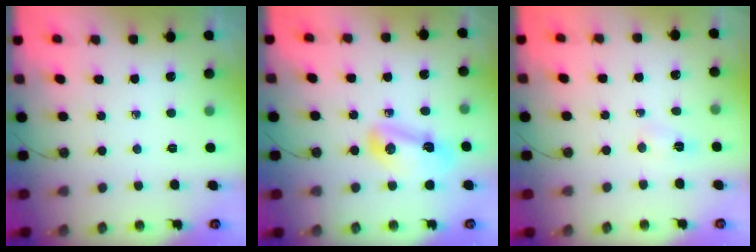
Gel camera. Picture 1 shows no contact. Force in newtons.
{"total": 7.4, "press": 7.4, "slide": 0.8}
{"total": 2.9, "press": 2.9, "slide": 0.4}